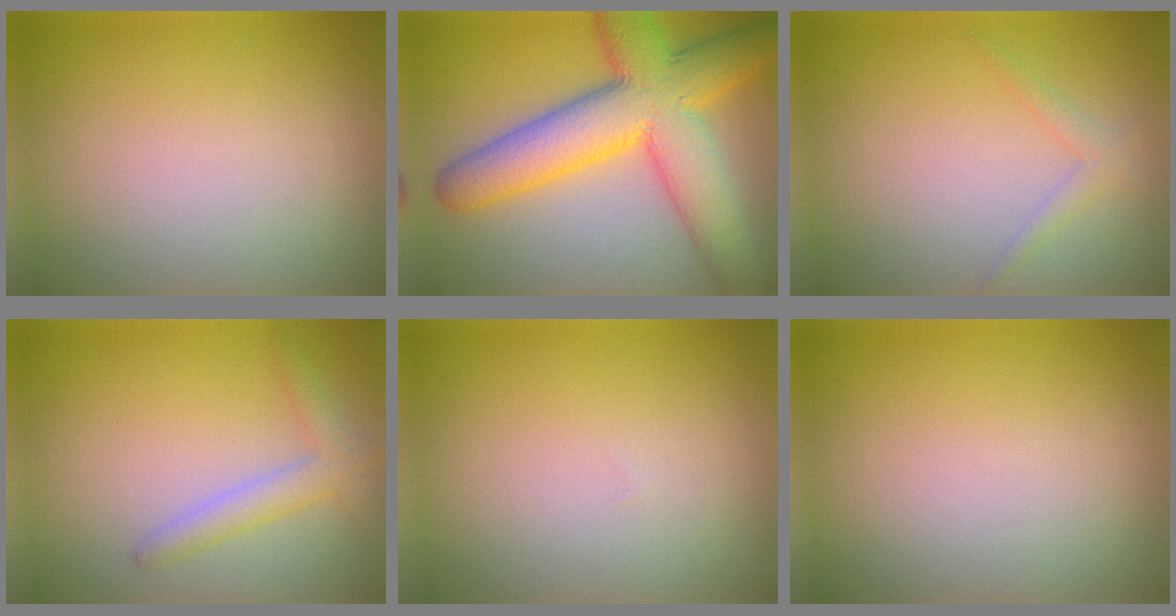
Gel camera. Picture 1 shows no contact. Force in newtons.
{"total": 11.2, "press": 11.2, "slide": 0.1}
{"total": 1.3, "press": 1.3, "slide": 0.1}
{"total": 2.6, "press": 2.5, "slide": 0.1}
{"total": 0.0}
{"total": 0.0}